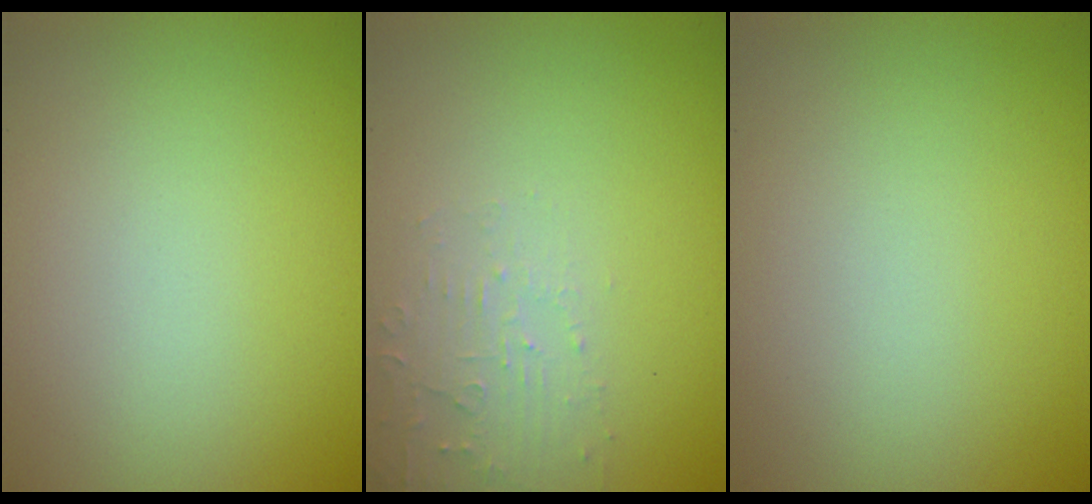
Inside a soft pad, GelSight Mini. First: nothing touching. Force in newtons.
{"total": 1.9, "press": 1.9, "slide": 0.3}
{"total": 0.0}